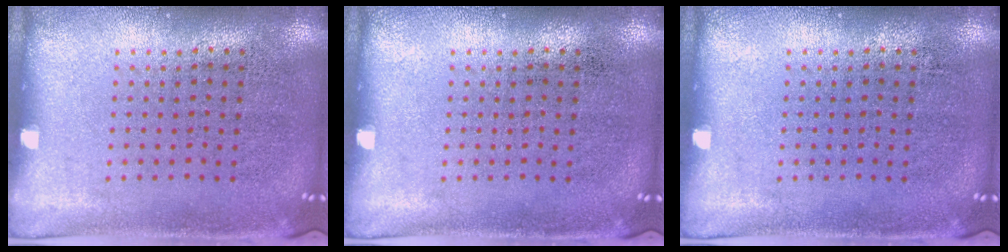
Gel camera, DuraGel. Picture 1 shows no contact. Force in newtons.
{"total": 0.0}
{"total": 0.0}